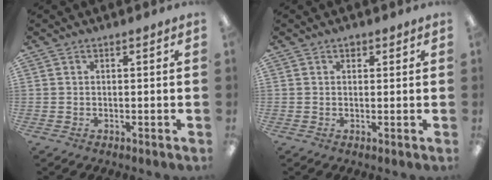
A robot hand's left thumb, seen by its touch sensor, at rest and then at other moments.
{"total": 1.2, "force": [0.8, 0.8, 0.5], "torque": [-0.004, -0.001, 0.014]}